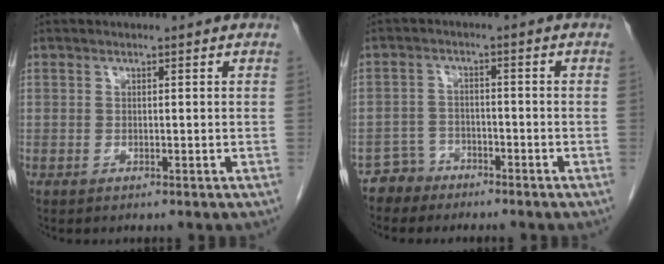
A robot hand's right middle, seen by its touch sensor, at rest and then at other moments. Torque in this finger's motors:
{"motor_torque": [0.28, -0.35, 0.07, -0.01]}